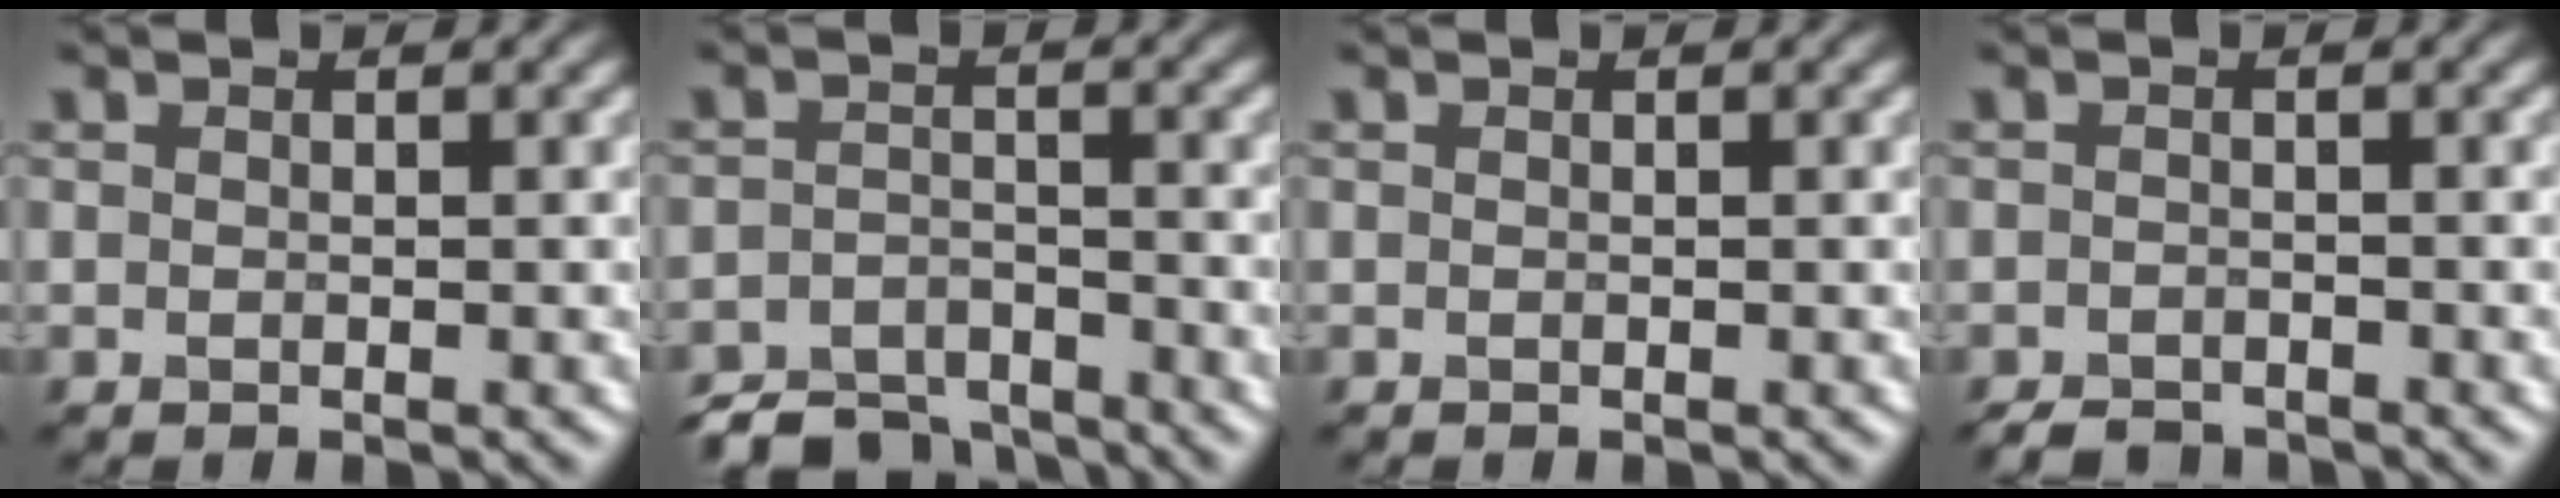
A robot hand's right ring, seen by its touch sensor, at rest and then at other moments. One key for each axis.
{"total": 5.5, "fx": -5.0, "fy": 1.7, "fz": 1.4, "tx": -0.021, "ty": -0.010, "tz": -0.094}
{"total": 0.0}
{"total": 2.1, "fx": -2.0, "fy": 0.6, "fz": 0.5, "tx": -0.004, "ty": -0.002, "tz": -0.035}